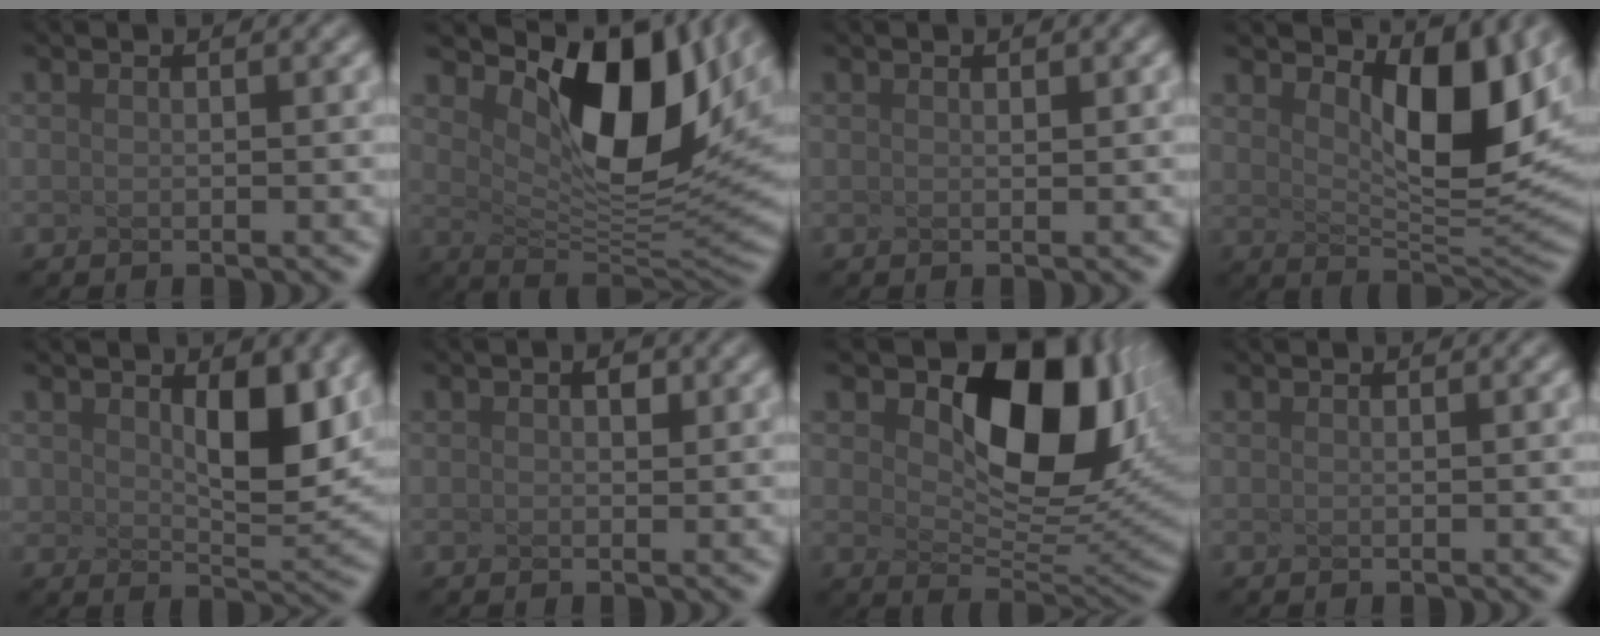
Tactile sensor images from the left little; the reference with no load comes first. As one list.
[{"total": 8.9, "force": [3.0, 4.0, 7.4], "torque": [-0.144, -0.025, 0.102]}, {"total": 0.0}, {"total": 6.5, "force": [2.6, 2.0, 5.6], "torque": [-0.115, -0.025, 0.084]}, {"total": 2.8, "force": [0.9, 0.8, 2.5], "torque": [-0.072, -0.017, 0.056]}, {"total": 1.4, "force": [-0.8, -0.9, -0.7], "torque": [-0.016, -0.011, 0.027]}, {"total": 7.1, "force": [1.9, 4.1, 5.4], "torque": [-0.113, -0.021, 0.070]}, {"total": 0.0}]